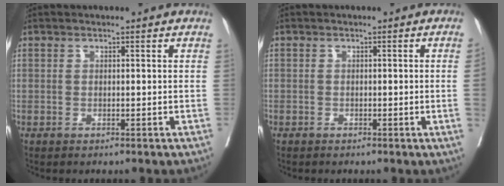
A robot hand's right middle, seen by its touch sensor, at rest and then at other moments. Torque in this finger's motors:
{"motor_torque": [1.07, -1.07, -0.43, -0.21]}